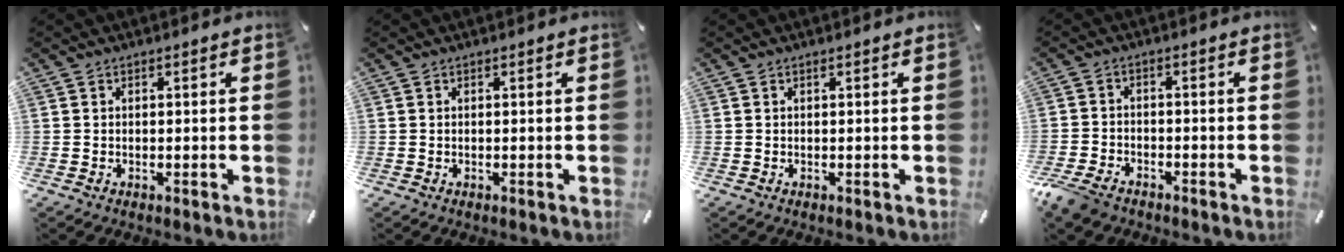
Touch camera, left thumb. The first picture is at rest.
{"total": 0.0}
{"total": 0.0}
{"total": 4.9, "force": [-4.0, 2.5, 1.6], "torque": [-0.049, 0.012, -0.081]}